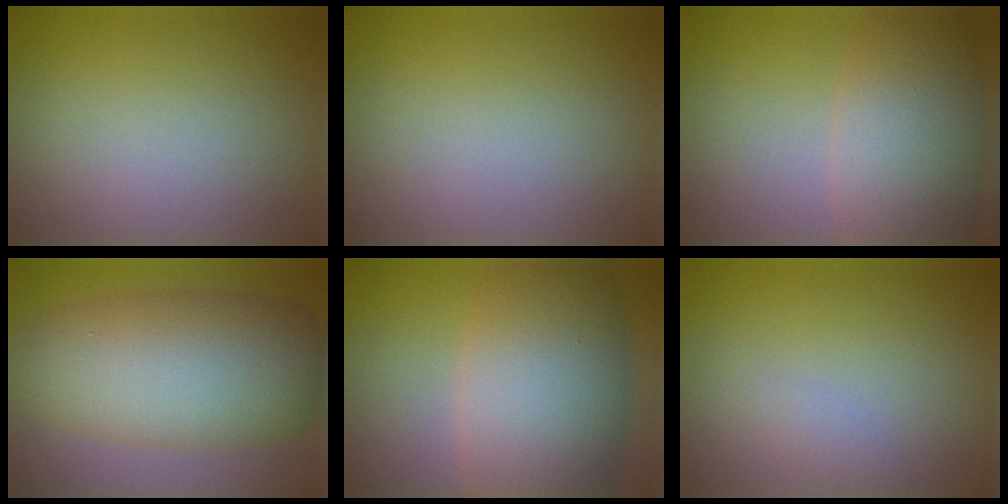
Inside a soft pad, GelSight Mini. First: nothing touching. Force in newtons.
{"total": 0.0}
{"total": 8.4, "press": 8.4, "slide": 0.6}
{"total": 10.8, "press": 10.8, "slide": 0.2}
{"total": 11.5, "press": 11.5, "slide": 0.5}
{"total": 1.1, "press": 1.1, "slide": 0.0}